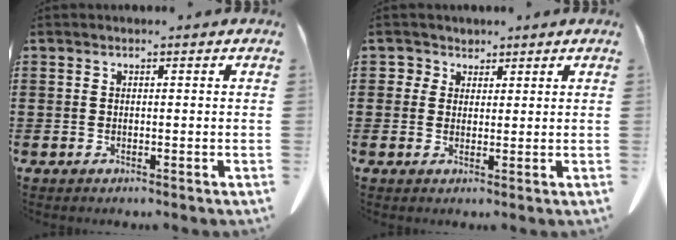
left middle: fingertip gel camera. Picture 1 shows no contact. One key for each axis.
{"total": 2.4, "fx": 1.6, "fy": 1.9, "fz": 0.3, "tx": -0.008, "ty": 0.005, "tz": 0.027}